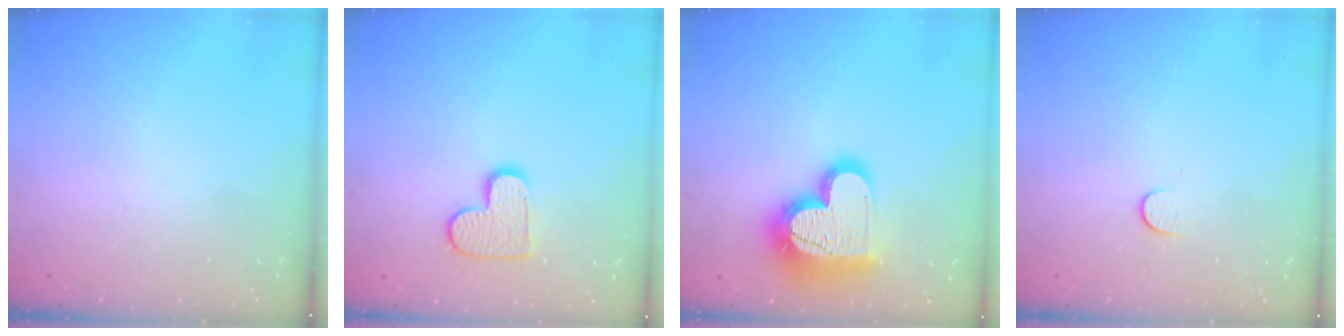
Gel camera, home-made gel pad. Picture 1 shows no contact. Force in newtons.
{"total": 9.8, "press": 9.8, "slide": 0.6}
{"total": 21.0, "press": 21.0, "slide": 1.7}
{"total": 5.0, "press": 5.0, "slide": 0.5}